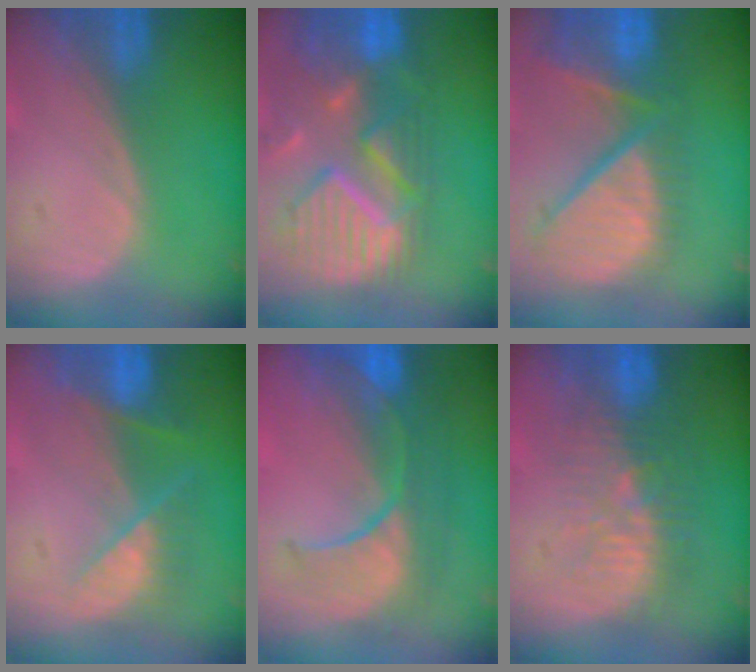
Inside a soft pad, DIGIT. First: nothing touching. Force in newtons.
{"total": 12.0, "press": 10.4, "slide": 6.0}
{"total": 12.3, "press": 10.6, "slide": 6.3}
{"total": 7.2, "press": 6.5, "slide": 3.2}
{"total": 10.2, "press": 9.1, "slide": 4.5}
{"total": 9.3, "press": 8.7, "slide": 3.4}